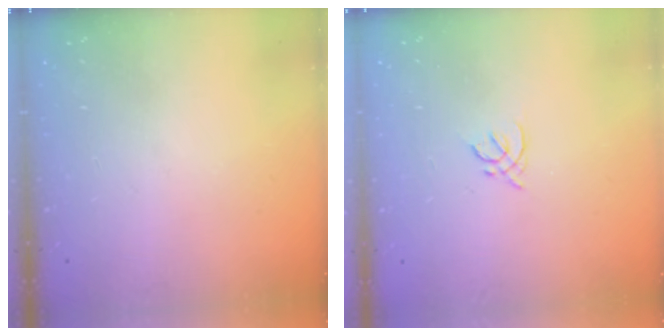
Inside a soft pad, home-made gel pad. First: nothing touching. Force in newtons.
{"total": 2.0, "press": 2.0, "slide": 0.6}